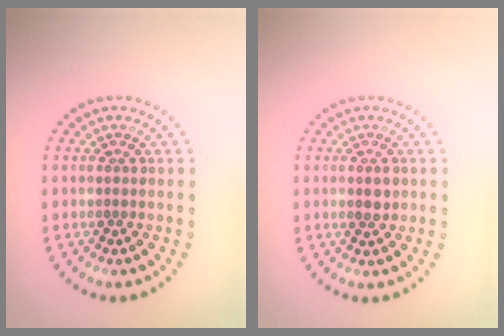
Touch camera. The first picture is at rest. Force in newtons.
{"total": 1.4, "press": 1.4, "slide": 0.2}